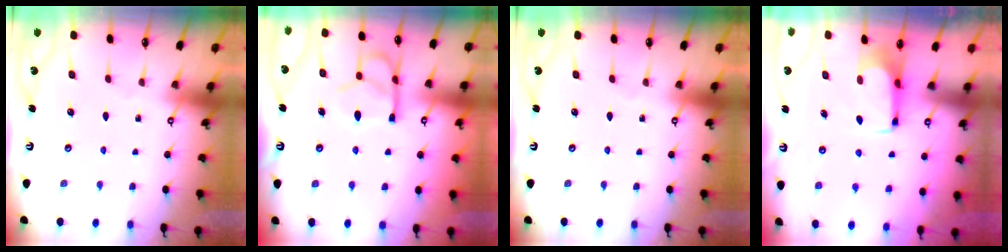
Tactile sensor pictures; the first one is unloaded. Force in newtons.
{"total": 12.1, "press": 12.0, "slide": 1.2}
{"total": 0.0}
{"total": 1.1, "press": 1.0, "slide": 0.5}